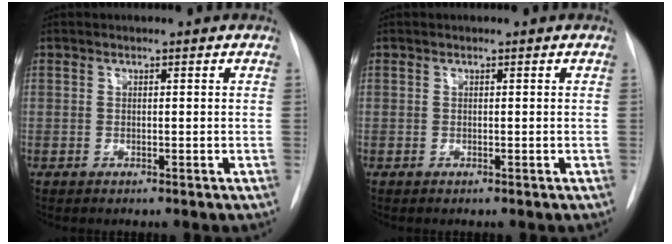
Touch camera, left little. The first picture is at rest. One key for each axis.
{"total": 0.0}